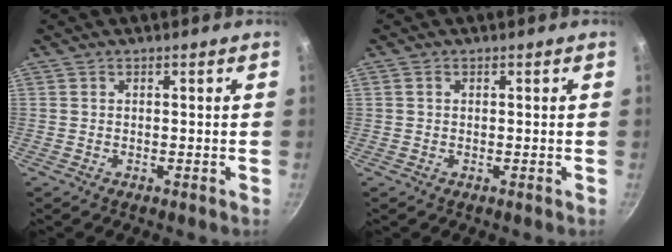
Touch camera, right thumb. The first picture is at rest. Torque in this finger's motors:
{"motor_torque": [-0.05, -0.23, -0.44, 0.24, -0.02]}